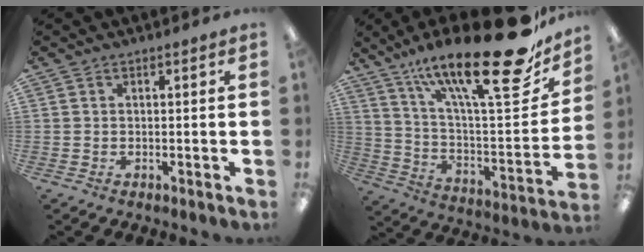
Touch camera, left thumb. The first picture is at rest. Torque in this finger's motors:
{"motor_torque": [0.79, 0.49, 1.31, -1.46, 0.14]}